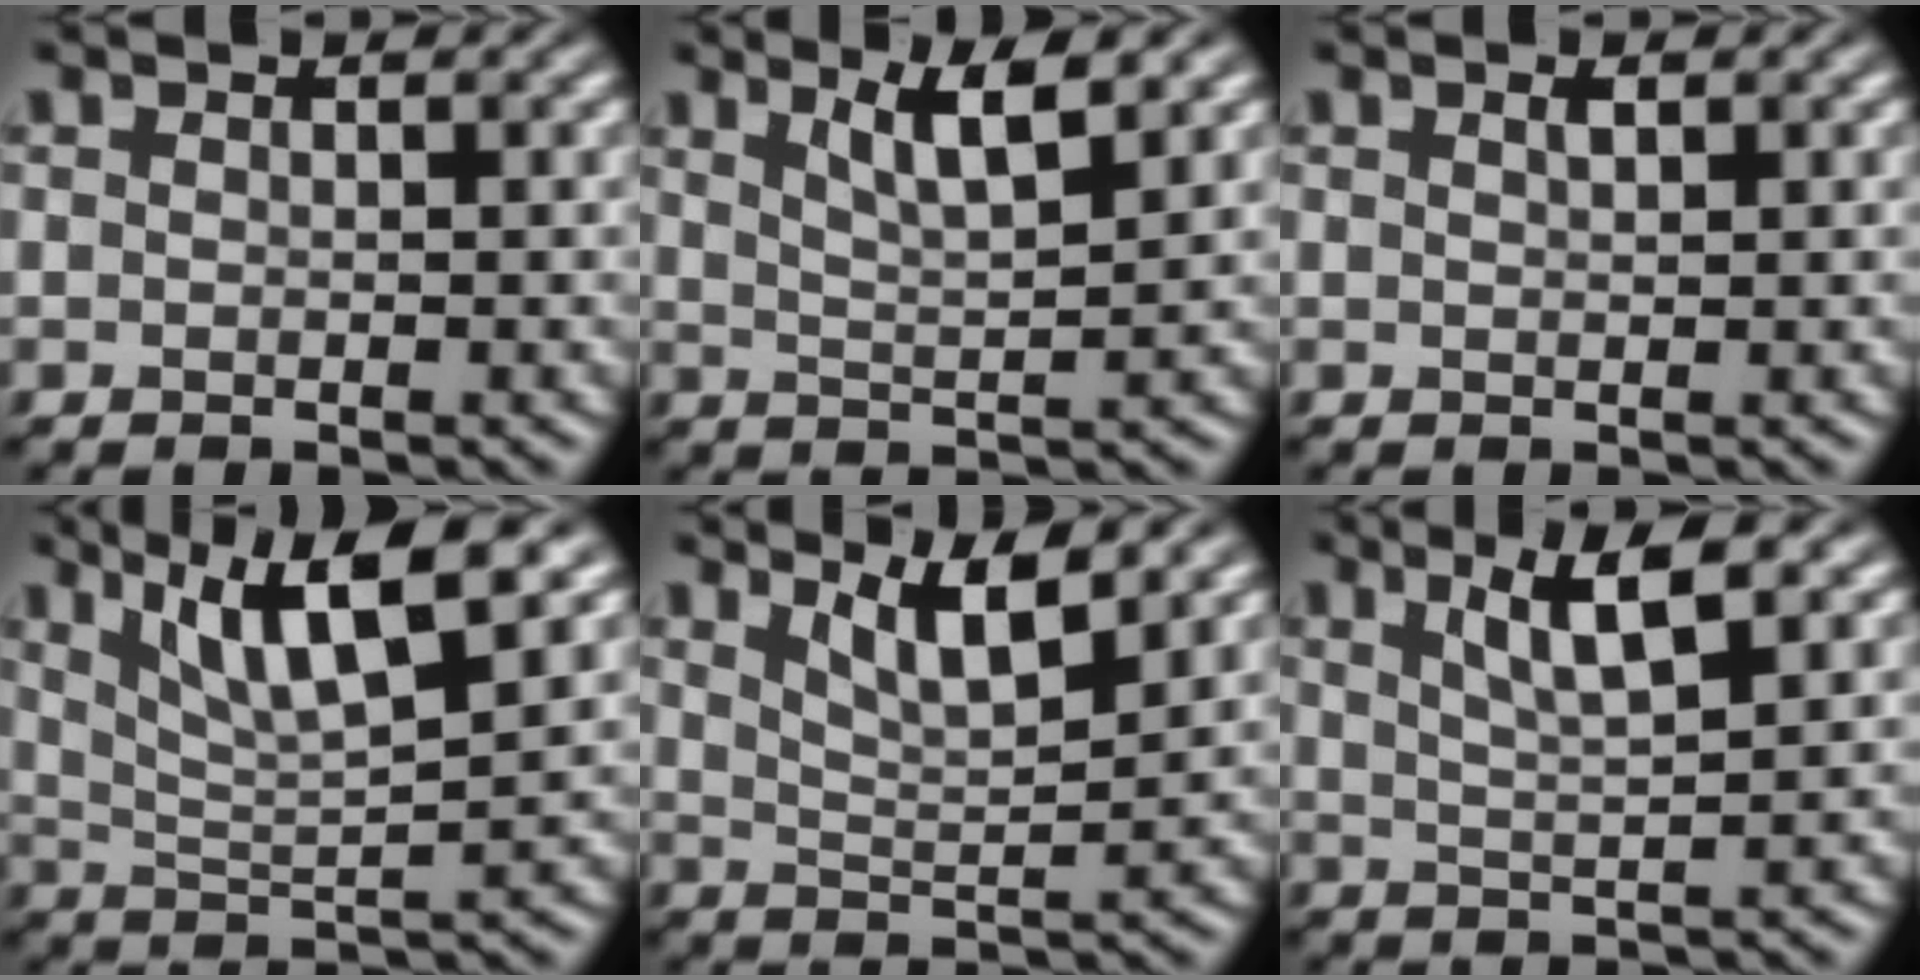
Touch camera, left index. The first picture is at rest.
{"total": 4.1, "force": [2.5, 0.8, 3.1], "torque": [-0.046, 0.000, 0.043]}
{"total": 0.8, "force": [0.5, 0.2, 0.6], "torque": [-0.010, 0.000, 0.009]}
{"total": 8.2, "force": [4.4, 1.8, 6.7], "torque": [-0.112, 0.011, 0.080]}
{"total": 4.6, "force": [3.2, 1.0, 3.2], "torque": [-0.048, 0.007, 0.051]}
{"total": 4.8, "force": [2.3, 0.9, 4.1], "torque": [-0.068, 0.004, 0.041]}